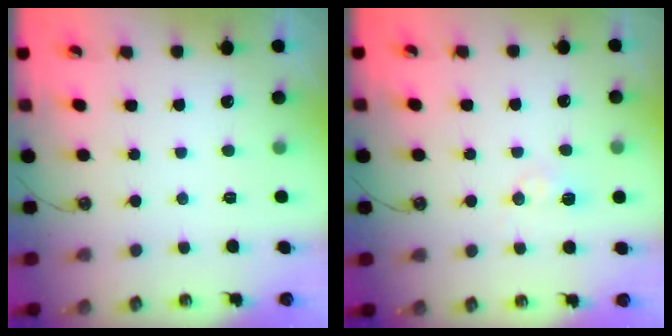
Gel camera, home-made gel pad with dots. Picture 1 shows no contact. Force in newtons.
{"total": 4.4, "press": 4.4, "slide": 0.5}